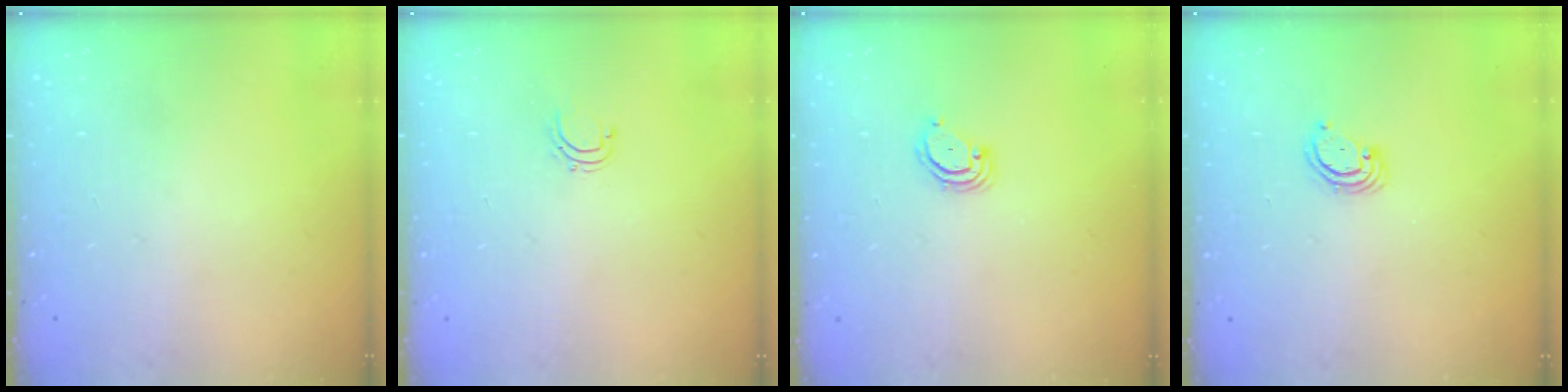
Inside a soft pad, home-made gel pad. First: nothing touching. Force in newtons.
{"total": 3.8, "press": 3.8, "slide": 0.3}
{"total": 3.5, "press": 3.5, "slide": 0.3}
{"total": 3.0, "press": 3.0, "slide": 0.3}